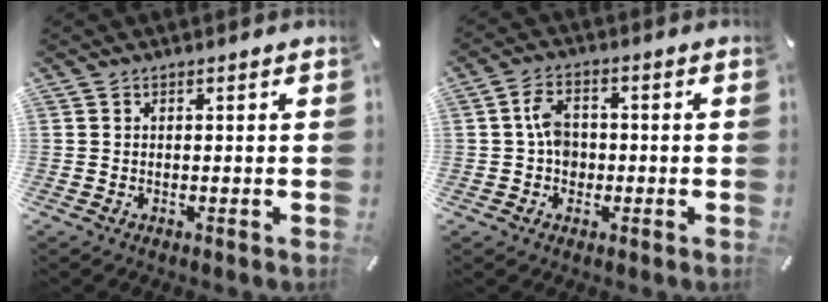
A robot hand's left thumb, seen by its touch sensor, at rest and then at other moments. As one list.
[{"total": 5.7, "force": [-0.3, 4.3, 3.7], "torque": [-0.061, 0.011, -0.005]}]